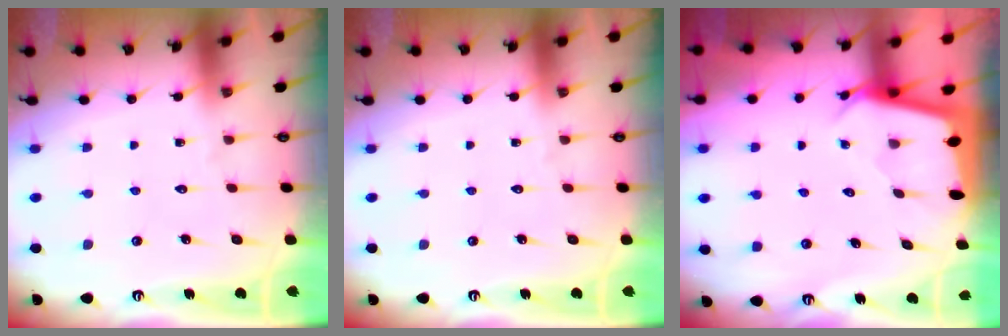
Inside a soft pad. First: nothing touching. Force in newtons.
{"total": 0.0}
{"total": 2.5, "press": 2.5, "slide": 0.3}